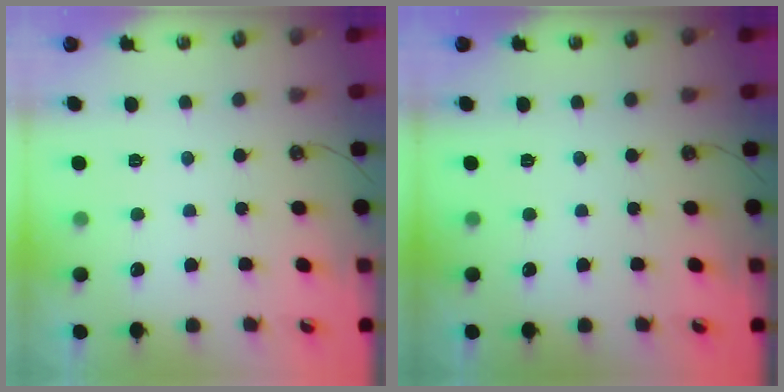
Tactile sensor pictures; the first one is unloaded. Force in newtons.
{"total": 0.0}